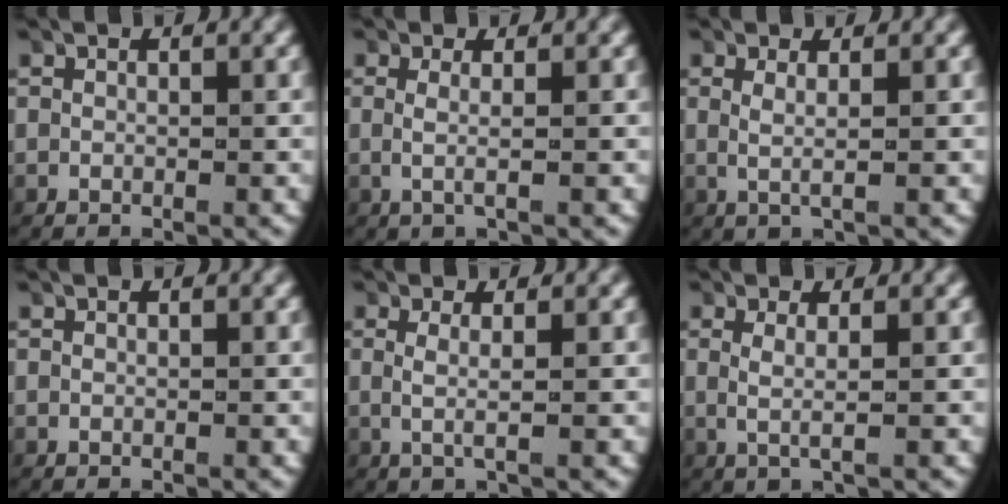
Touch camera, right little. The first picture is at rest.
{"total": 1.7, "force": [0.0, 0.0, 1.7], "torque": [-0.046, -0.008, 0.005]}
{"total": 1.7, "force": [0.4, 0.0, 1.7], "torque": [-0.044, -0.010, 0.015]}
{"total": 0.0}
{"total": 2.0, "force": [0.2, 0.0, 2.0], "torque": [-0.049, -0.009, 0.010]}
{"total": 2.1, "force": [0.3, 0.1, 2.1], "torque": [-0.049, -0.007, 0.012]}